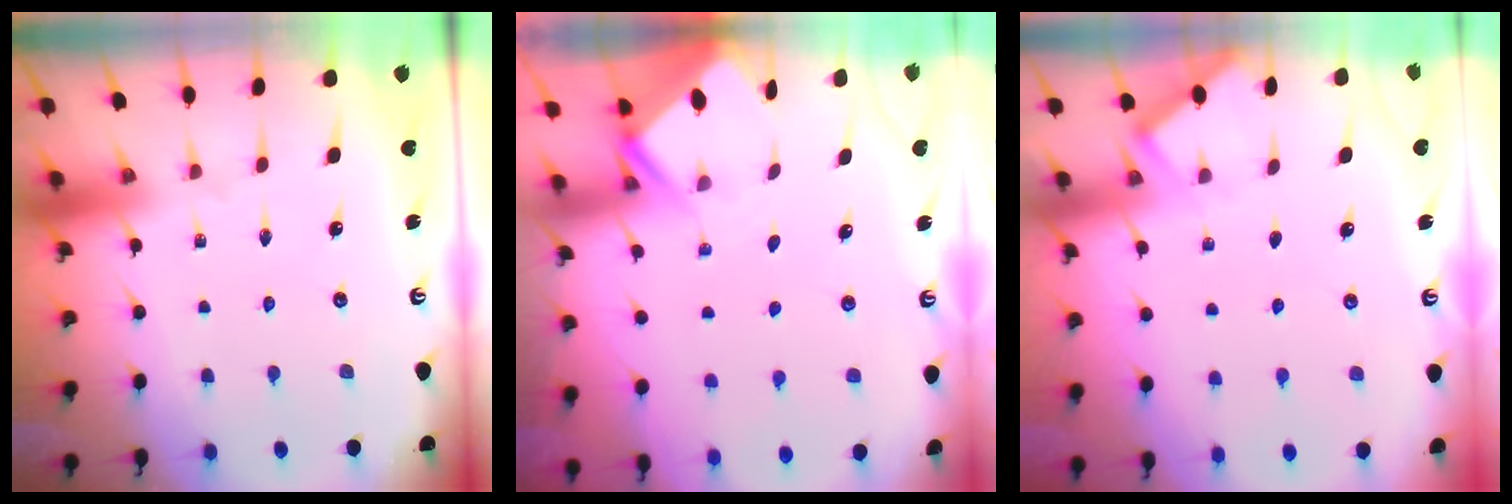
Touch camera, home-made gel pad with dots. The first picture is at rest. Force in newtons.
{"total": 2.4, "press": 2.4, "slide": 0.1}
{"total": 2.7, "press": 2.7, "slide": 0.2}